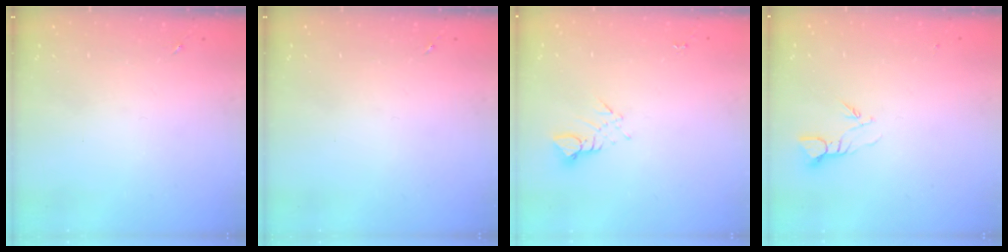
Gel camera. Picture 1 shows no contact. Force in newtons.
{"total": 0.0}
{"total": 3.8, "press": 3.8, "slide": 0.2}
{"total": 3.4, "press": 3.4, "slide": 0.2}